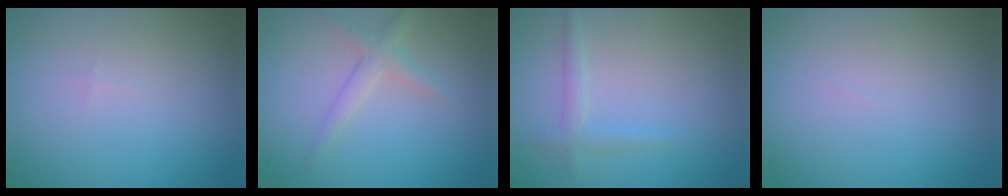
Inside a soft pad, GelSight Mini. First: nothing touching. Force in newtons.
{"total": 1.8, "press": 1.8, "slide": 0.1}
{"total": 1.3, "press": 1.3, "slide": 0.0}
{"total": 0.0}